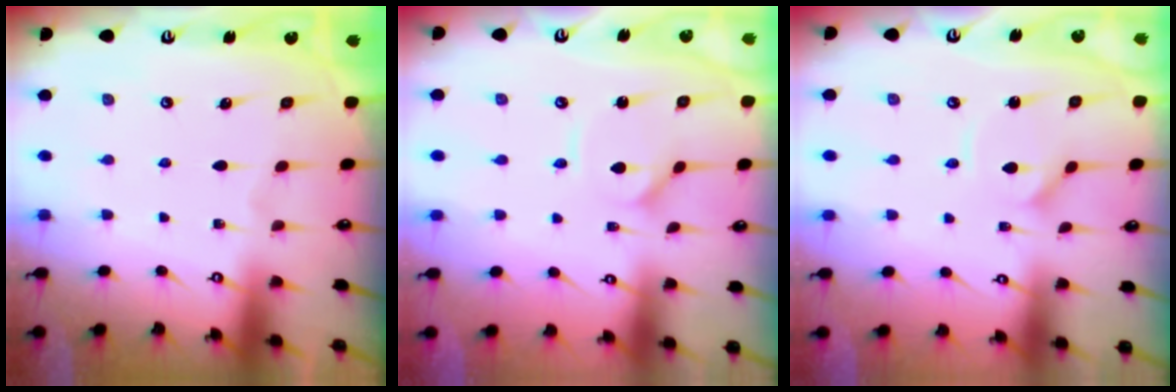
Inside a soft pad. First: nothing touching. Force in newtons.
{"total": 1.5, "press": 1.4, "slide": 0.3}
{"total": 1.8, "press": 1.8, "slide": 0.3}